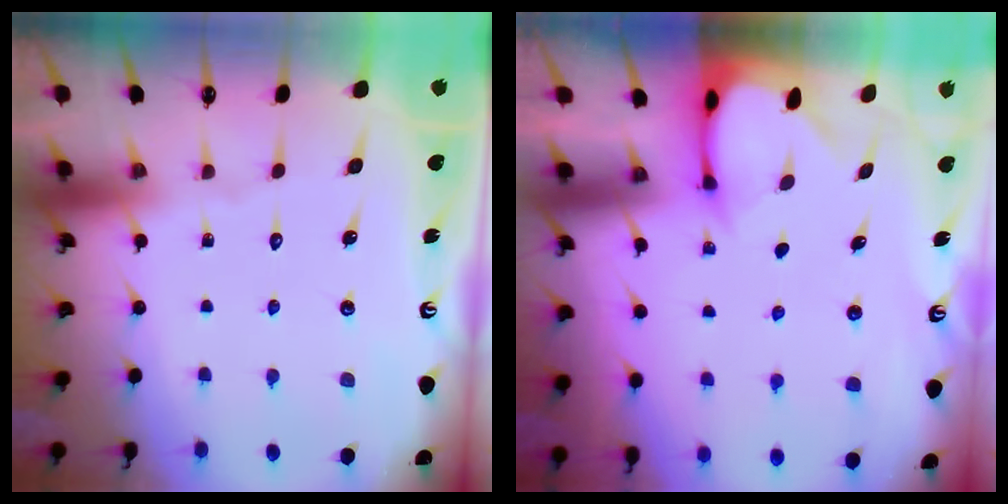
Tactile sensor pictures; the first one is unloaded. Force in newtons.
{"total": 2.4, "press": 2.3, "slide": 0.3}